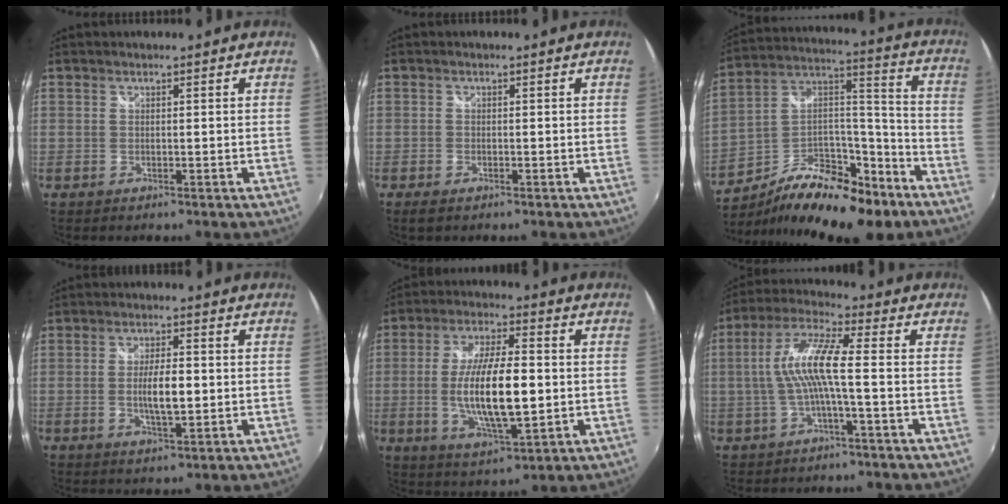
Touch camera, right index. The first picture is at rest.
{"total": 2.0, "force": [-1.3, 1.0, 1.1], "torque": [-0.023, -0.006, -0.023]}
{"total": 22.8, "force": [-14.8, 10.2, 14.1], "torque": [-0.250, 0.020, -0.235]}
{"total": 5.7, "force": [-0.5, 1.7, 5.4], "torque": [-0.102, -0.003, -0.008]}
{"total": 14.6, "force": [-1.4, 4.3, 13.9], "torque": [-0.266, -0.008, -0.019]}
{"total": 9.2, "force": [-1.3, 0.6, 9.1], "torque": [-0.190, 0.012, -0.020]}